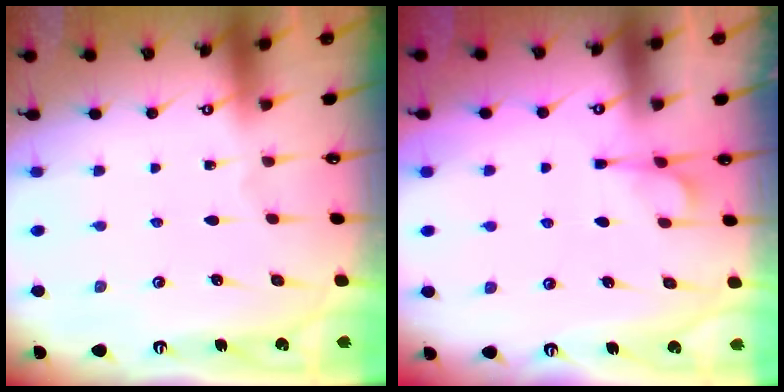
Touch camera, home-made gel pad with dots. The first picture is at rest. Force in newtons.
{"total": 1.6, "press": 1.0, "slide": 1.2}